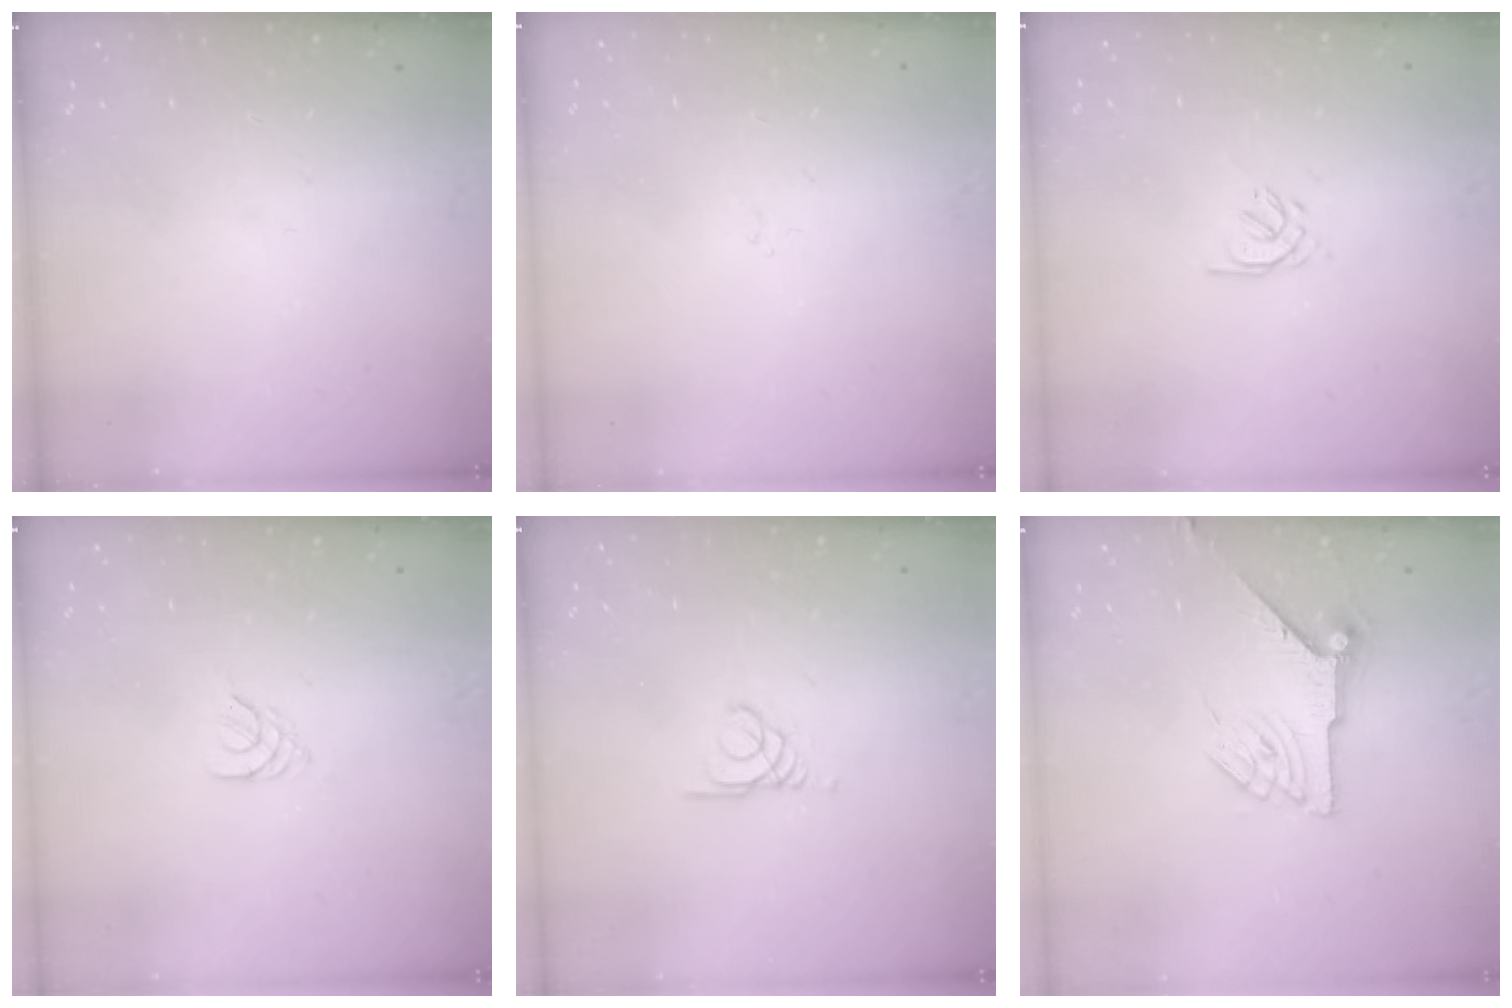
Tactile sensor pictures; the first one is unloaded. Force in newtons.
{"total": 0.0}
{"total": 1.2, "press": 1.1, "slide": 0.5}
{"total": 2.1, "press": 2.0, "slide": 0.4}
{"total": 1.7, "press": 1.7, "slide": 0.1}
{"total": 7.7, "press": 7.7, "slide": 0.2}